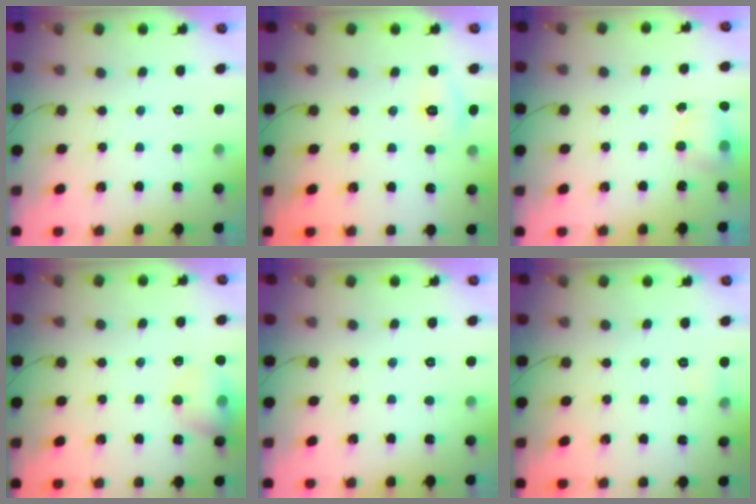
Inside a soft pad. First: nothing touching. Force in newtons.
{"total": 5.1, "press": 4.9, "slide": 1.3}
{"total": 4.9, "press": 4.8, "slide": 0.7}
{"total": 10.3, "press": 10.2, "slide": 1.5}
{"total": 0.0}
{"total": 3.7, "press": 3.3, "slide": 1.5}